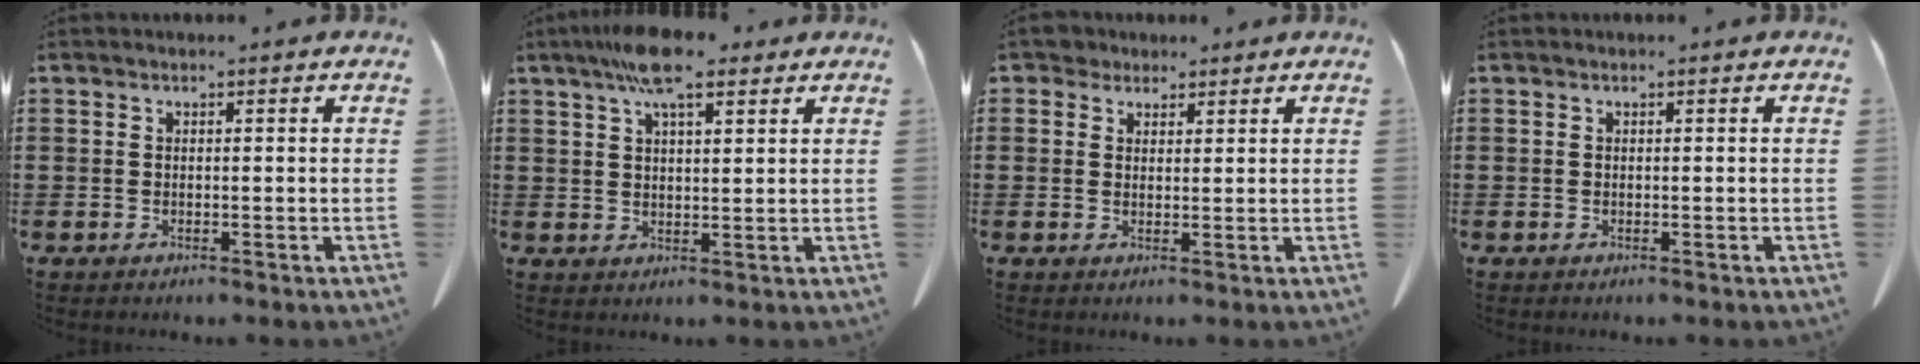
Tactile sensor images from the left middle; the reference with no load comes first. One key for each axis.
{"total": 8.1, "fx": 5.3, "fy": 2.4, "fz": 5.7, "tx": -0.114, "ty": 0.001, "tz": 0.093}
{"total": 2.6, "fx": 2.2, "fy": 1.4, "fz": 0.2, "tx": -0.006, "ty": 0.006, "tz": 0.040}
{"total": 0.0}